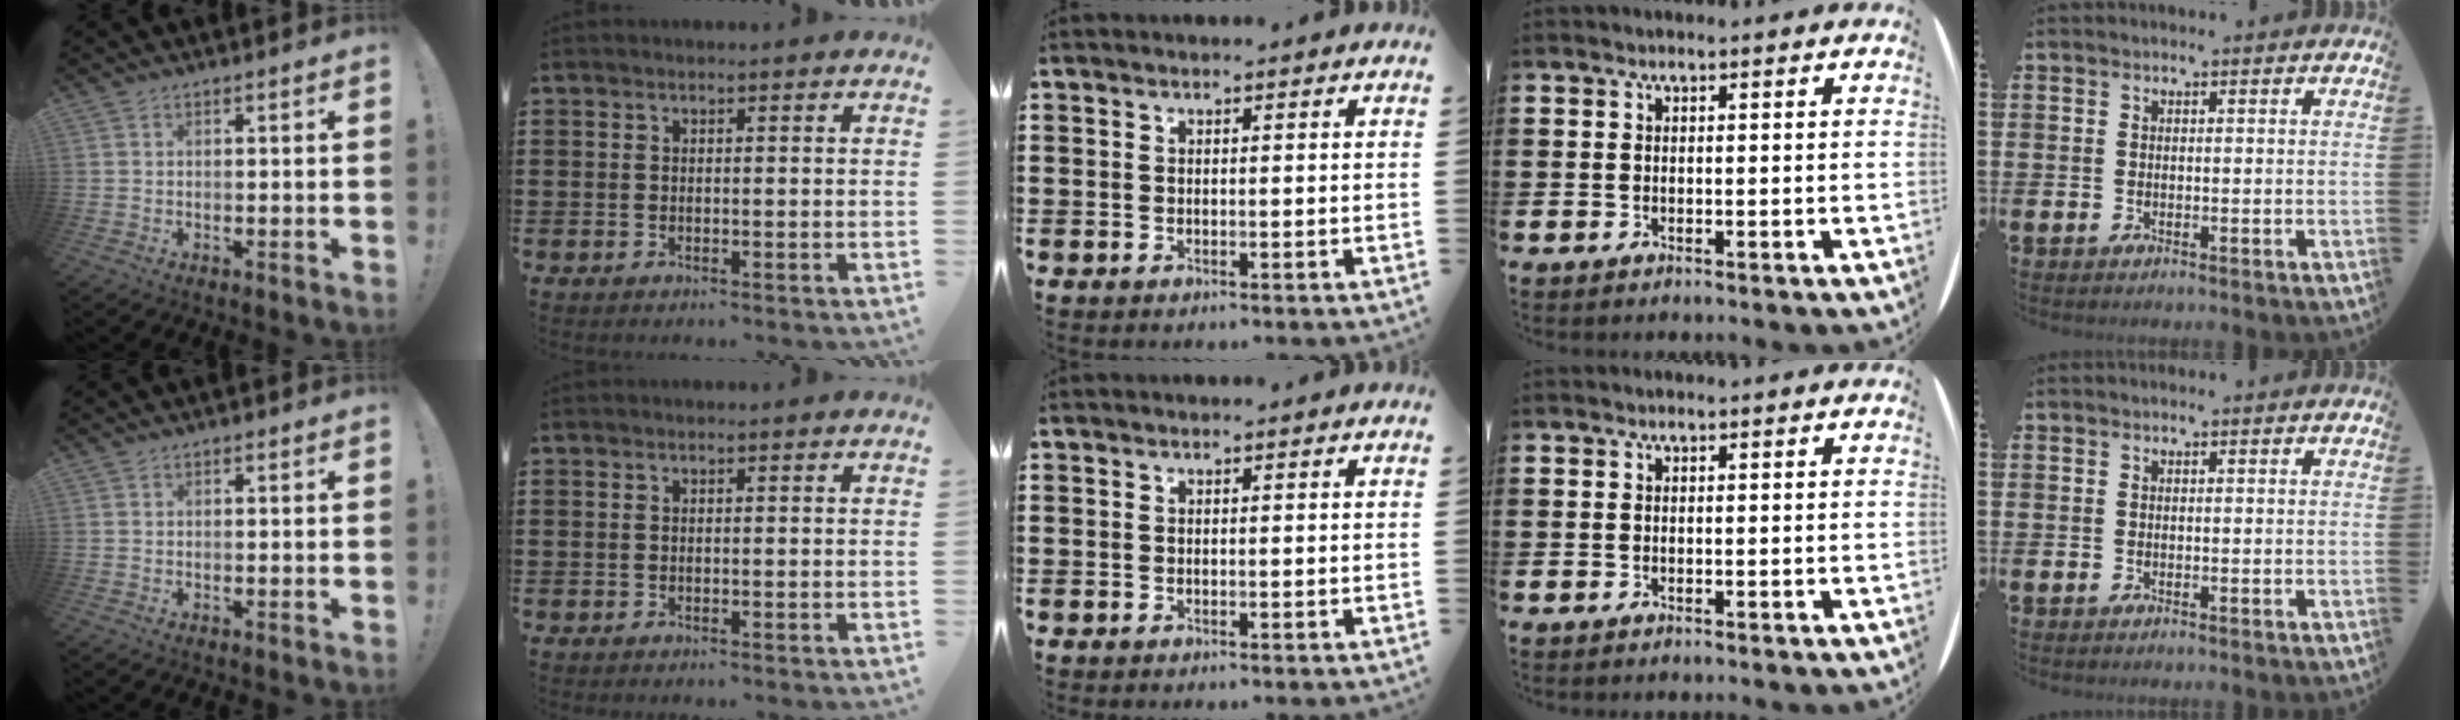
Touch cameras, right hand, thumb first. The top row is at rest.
{}